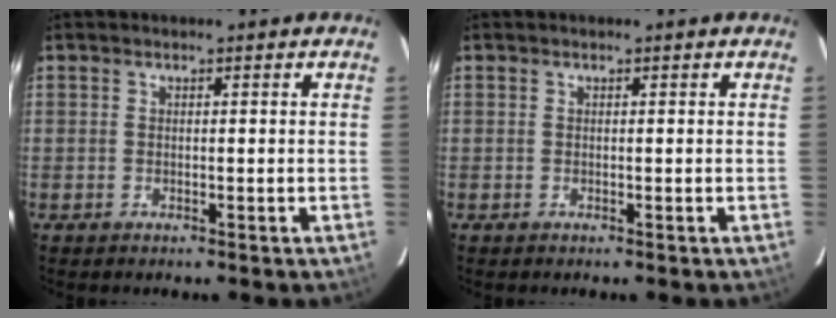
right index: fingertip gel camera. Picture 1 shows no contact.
{"total": 0.0}